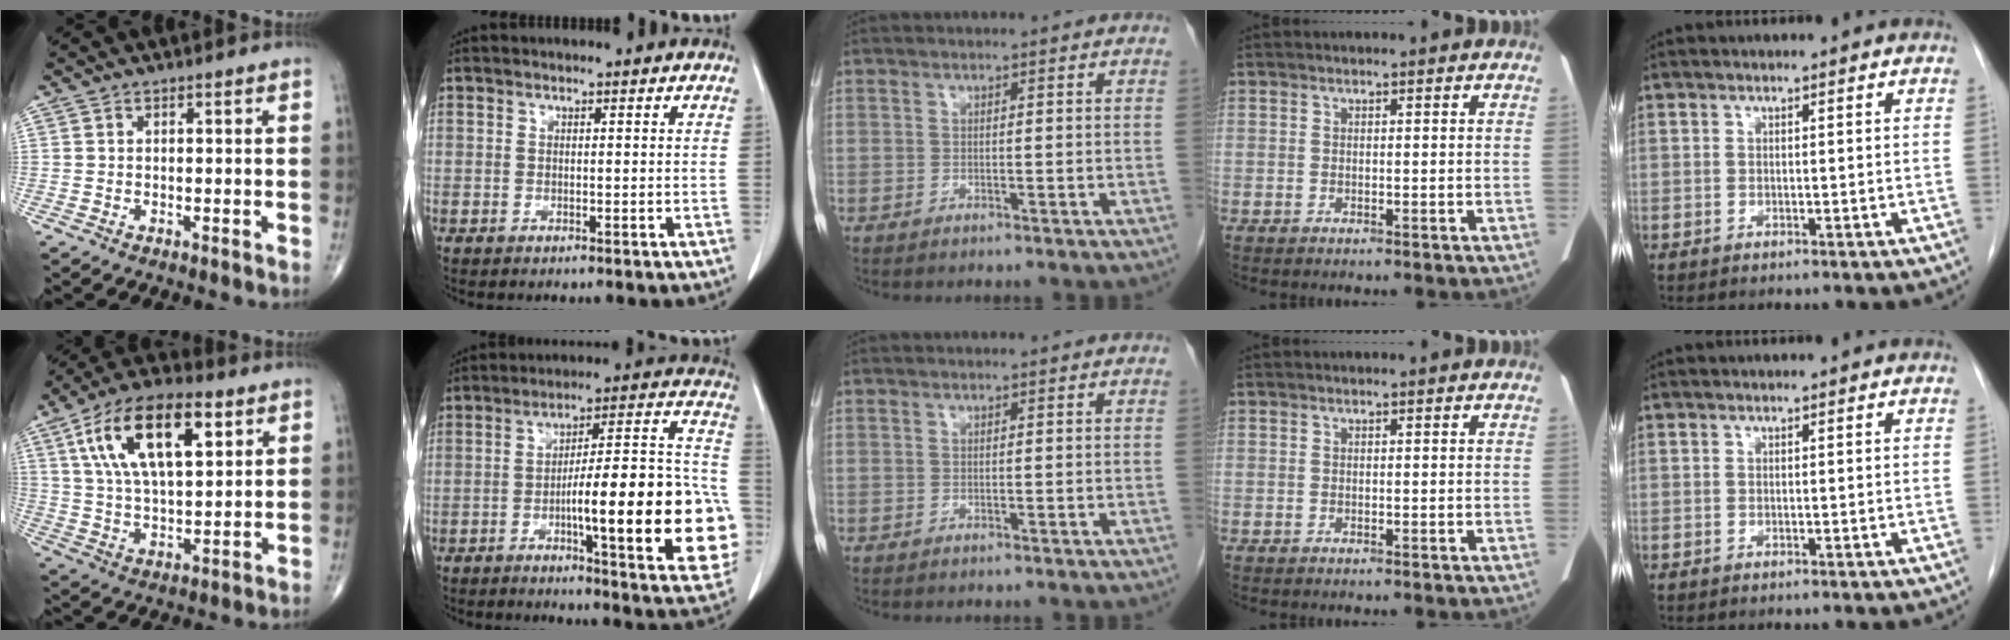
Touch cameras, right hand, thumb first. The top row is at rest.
{"thumb": {"total": 18.9, "force": [7.5, 8.5, 15.1], "torque": [-0.256, -0.006, 0.133]}, "index": {"total": 22.7, "force": [-5.3, 3.4, 21.8], "torque": [-0.223, 0.026, -0.064]}}